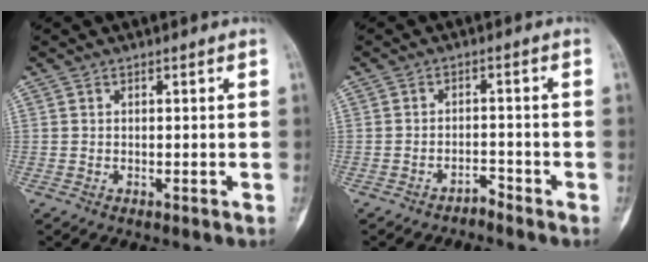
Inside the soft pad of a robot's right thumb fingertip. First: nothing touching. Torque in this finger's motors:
{"motor_torque": [-0.29, -0.05, -0.07, 0.23, -0.09]}